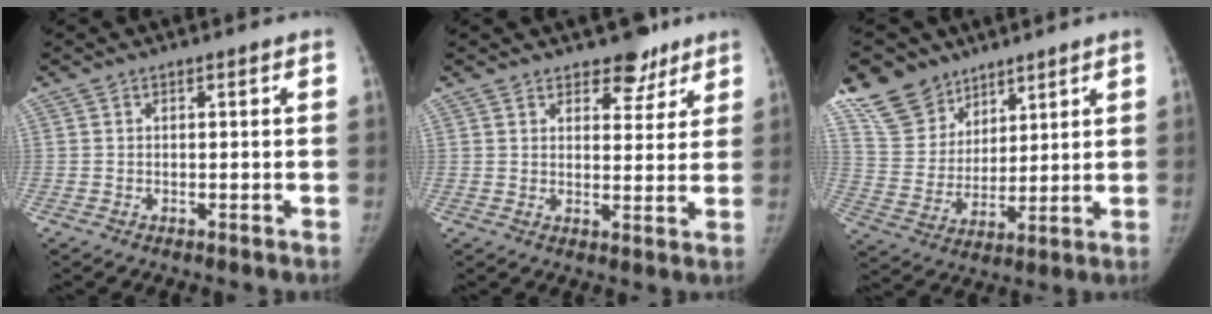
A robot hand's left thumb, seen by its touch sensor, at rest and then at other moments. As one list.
[{"total": 6.1, "force": [4.6, 3.3, 2.2], "torque": [0.004, -0.027, 0.066]}, {"total": 12.4, "force": [9.2, 8.0, 2.3], "torque": [-0.017, -0.045, 0.187]}]